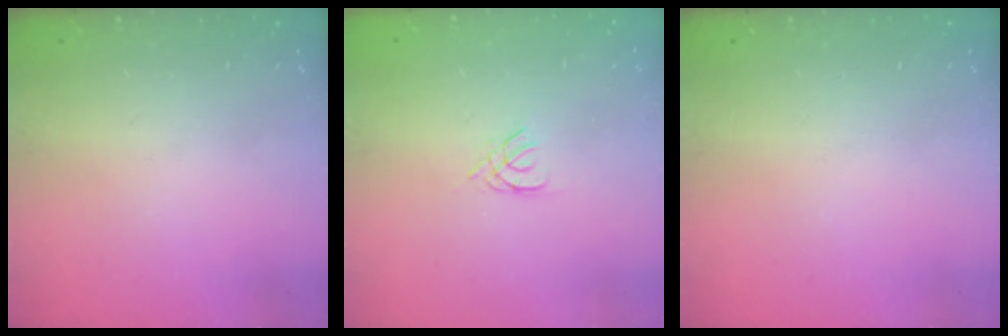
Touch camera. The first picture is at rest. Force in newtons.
{"total": 1.4, "press": 1.4, "slide": 0.3}
{"total": 0.0}